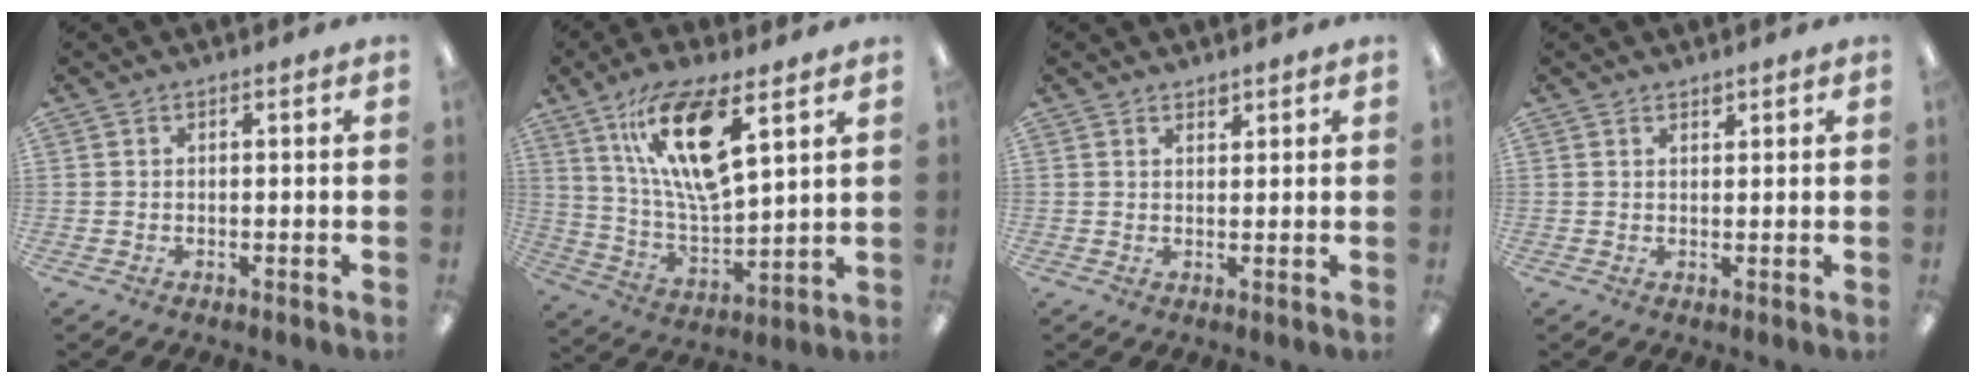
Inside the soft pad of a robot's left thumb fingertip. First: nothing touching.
{"total": 17.1, "force": [9.8, 5.3, 13.0], "torque": [-0.257, -0.036, 0.163]}
{"total": 1.5, "force": [1.4, 0.5, 0.4], "torque": [-0.001, -0.005, 0.024]}
{"total": 1.2, "force": [1.1, 0.3, 0.3], "torque": [-0.008, -0.001, 0.021]}